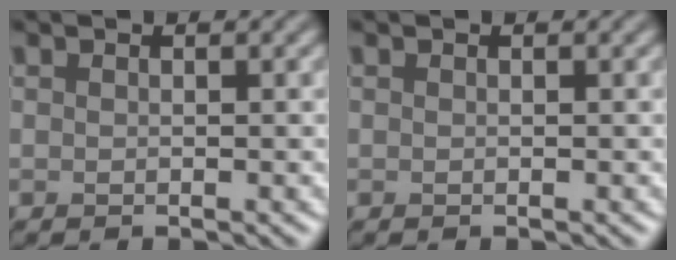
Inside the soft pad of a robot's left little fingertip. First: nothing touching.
{"total": 0.0}